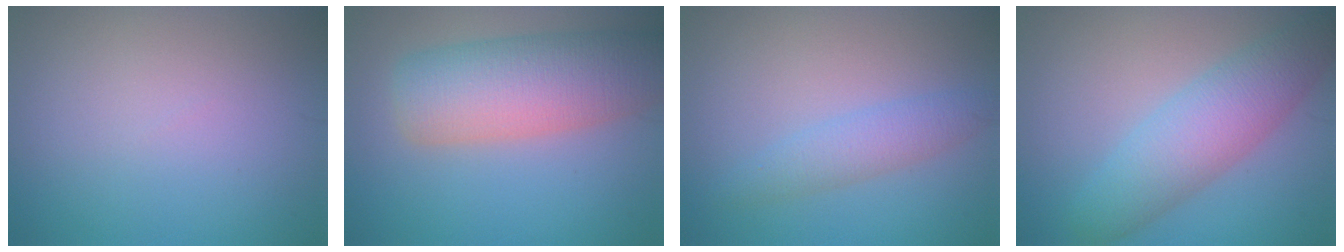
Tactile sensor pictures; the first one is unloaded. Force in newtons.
{"total": 8.1, "press": 8.1, "slide": 0.6}
{"total": 2.5, "press": 2.5, "slide": 0.1}
{"total": 5.8, "press": 5.8, "slide": 0.2}